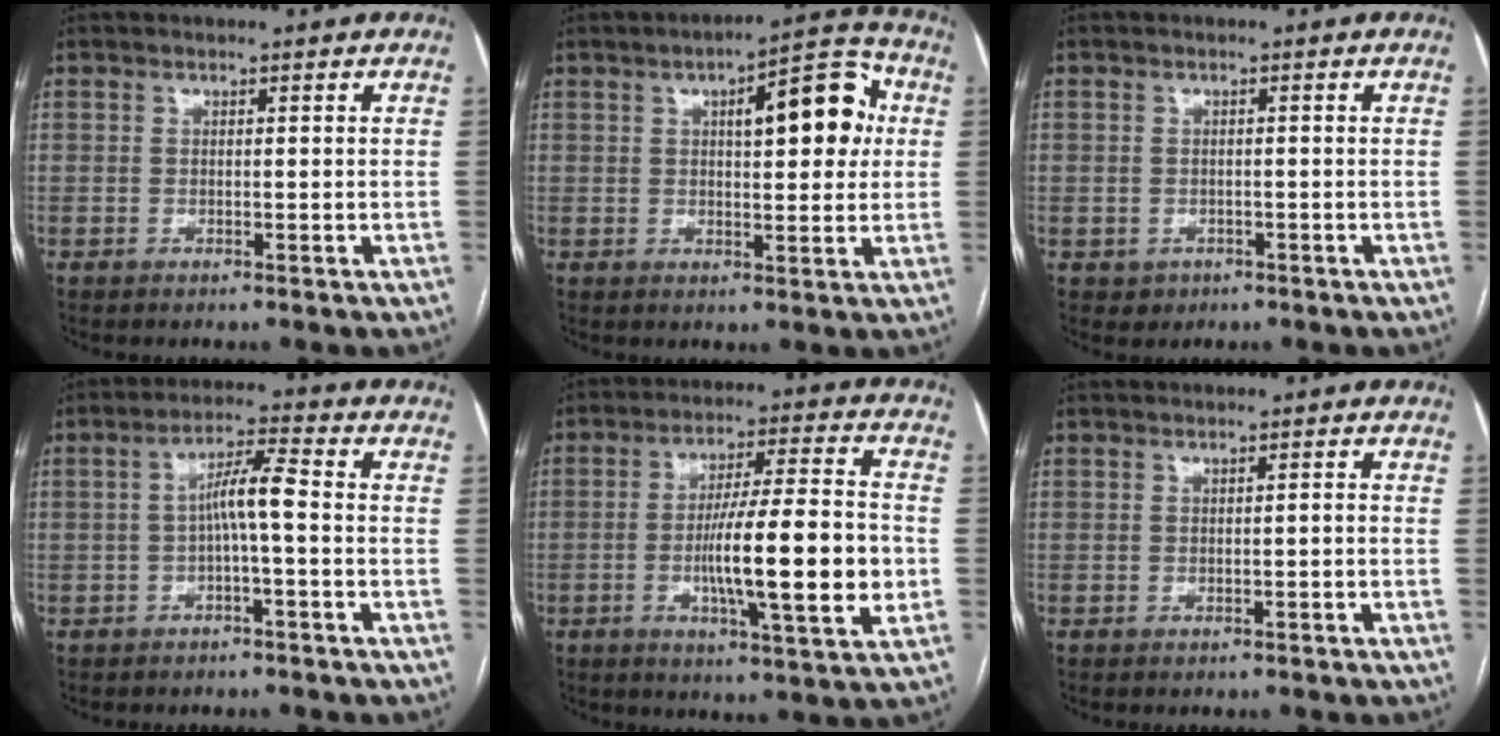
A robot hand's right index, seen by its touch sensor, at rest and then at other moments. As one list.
[{"total": 11.3, "force": [2.7, 3.5, 10.4], "torque": [-0.136, 0.030, 0.034]}, {"total": 2.2, "force": [-0.8, 2.1, 0.2], "torque": [0.004, 0.008, -0.008]}, {"total": 5.4, "force": [-0.6, 0.3, 5.3], "torque": [-0.090, 0.021, -0.010]}, {"total": 15.9, "force": [-2.6, 1.3, 15.6], "torque": [-0.254, -0.002, -0.043]}, {"total": 0.6, "force": [-0.2, 0.1, 0.5], "torque": [-0.008, 0.002, -0.002]}]